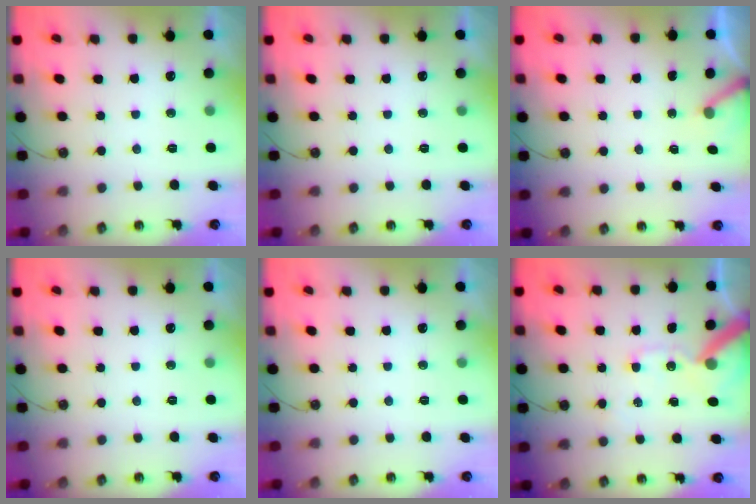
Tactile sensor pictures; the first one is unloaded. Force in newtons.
{"total": 0.0}
{"total": 3.2, "press": 3.2, "slide": 0.1}
{"total": 0.0}
{"total": 0.0}
{"total": 12.9, "press": 12.8, "slide": 1.7}